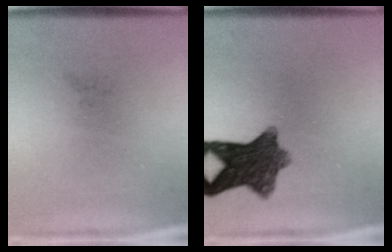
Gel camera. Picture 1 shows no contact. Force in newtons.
{"total": 9.5}